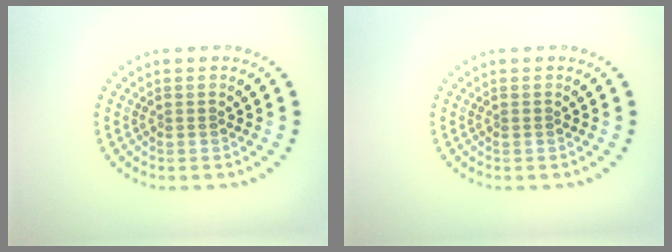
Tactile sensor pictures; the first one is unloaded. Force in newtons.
{"total": 0.0}